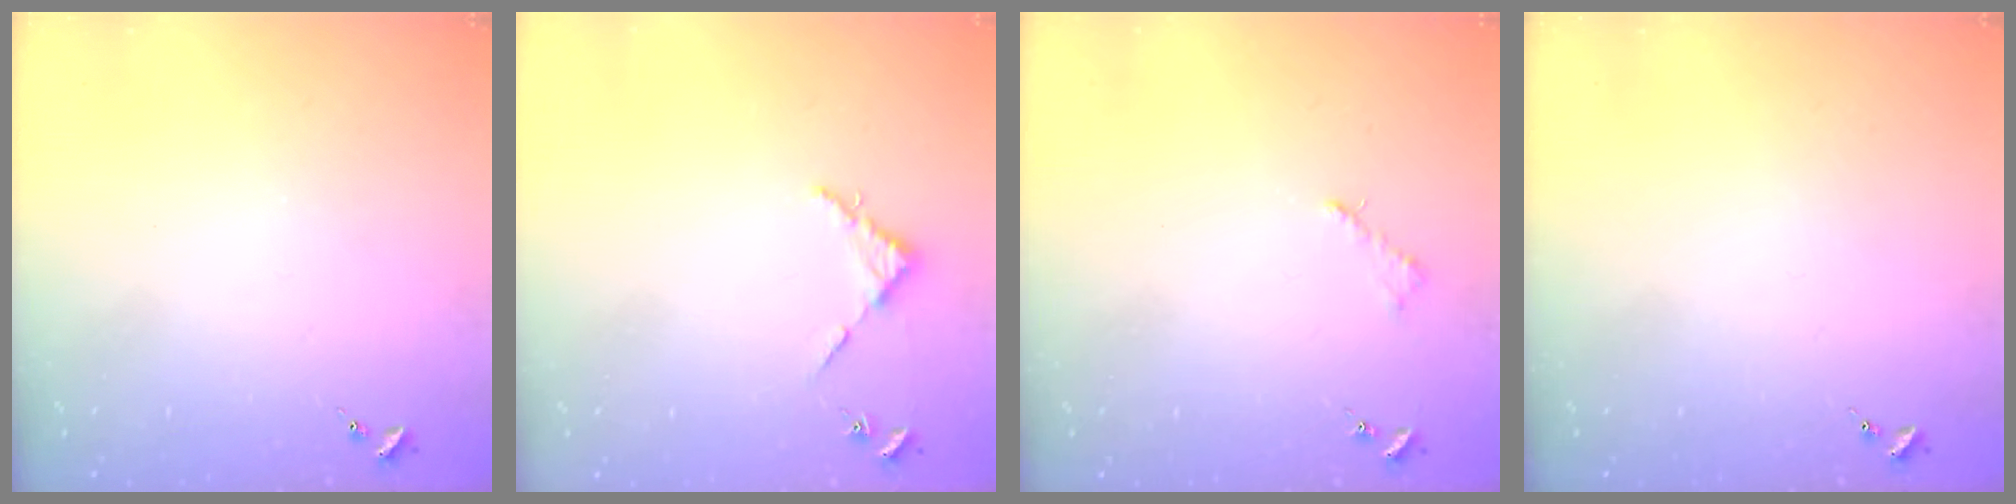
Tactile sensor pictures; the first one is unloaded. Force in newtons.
{"total": 2.7, "press": 2.7, "slide": 0.3}
{"total": 2.6, "press": 2.5, "slide": 0.3}
{"total": 0.0}